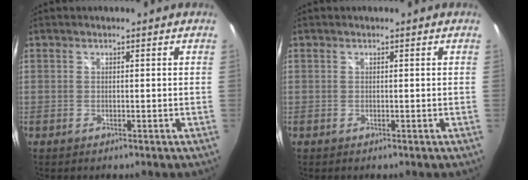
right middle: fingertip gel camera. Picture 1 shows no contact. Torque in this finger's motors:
{"motor_torque": [0.00, 0.00, 0.00, 0.01]}